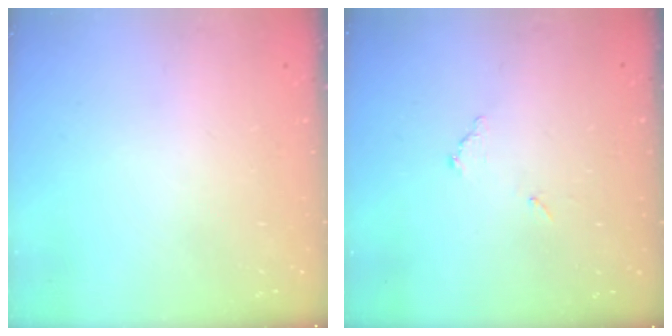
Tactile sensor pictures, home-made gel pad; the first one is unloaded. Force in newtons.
{"total": 6.9, "press": 6.9, "slide": 0.2}